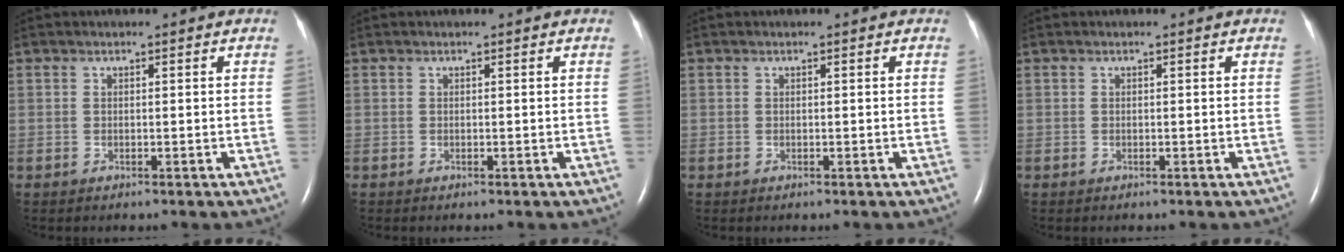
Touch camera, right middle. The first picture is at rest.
{"total": 0.0}
{"total": 0.0}
{"total": 0.0}